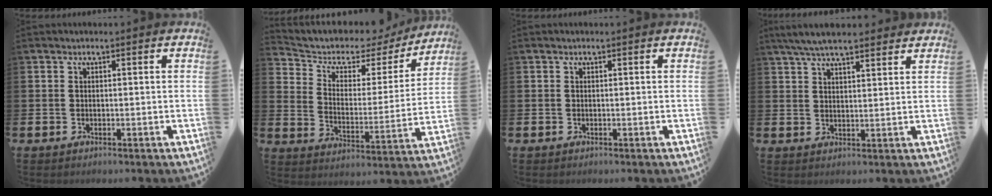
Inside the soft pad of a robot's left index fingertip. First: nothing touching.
{"total": 5.4, "force": [4.3, 2.9, 1.5], "torque": [-0.061, -0.033, 0.064]}
{"total": 0.0}
{"total": 5.7, "force": [5.1, 1.1, 2.1], "torque": [-0.050, -0.012, 0.094]}